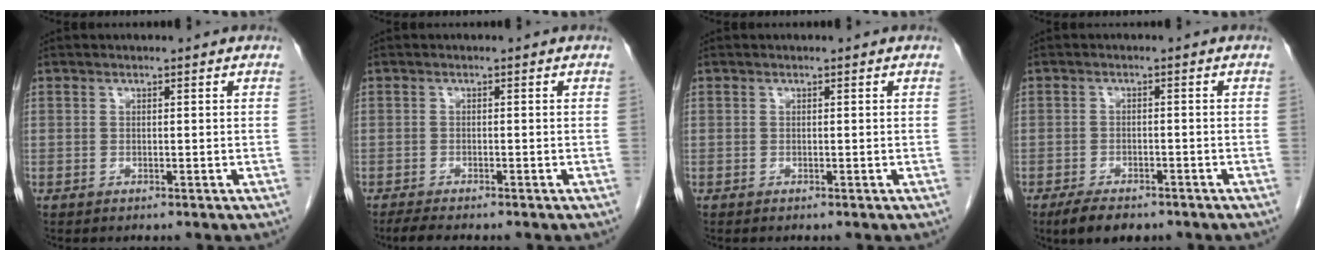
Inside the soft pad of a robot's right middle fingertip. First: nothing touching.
{"total": 3.3, "force": [-2.7, 0.4, 1.7], "torque": [-0.032, -0.008, -0.041]}
{"total": 0.0}
{"total": 5.5, "force": [-4.0, 2.2, 2.9], "torque": [-0.049, -0.006, -0.059]}